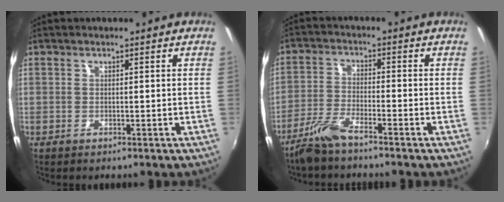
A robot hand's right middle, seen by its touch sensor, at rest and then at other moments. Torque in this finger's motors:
{"motor_torque": [0.08, -0.08, 0.13, 0.04]}